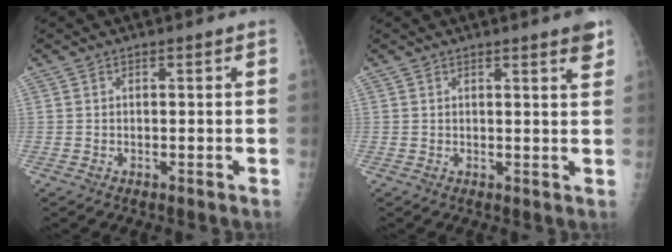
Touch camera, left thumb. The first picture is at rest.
{"total": 3.1, "force": [2.1, 0.1, 2.3], "torque": [-0.028, -0.012, 0.026]}